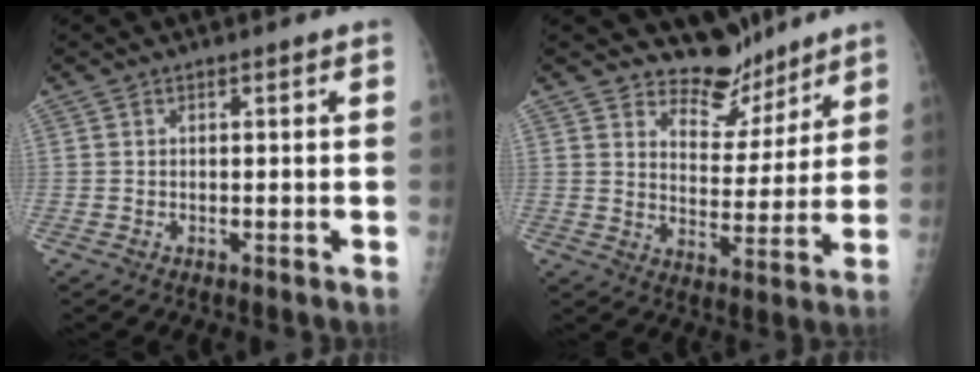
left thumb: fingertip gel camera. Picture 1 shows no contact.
{"total": 8.9, "force": [7.9, 4.0, 0.8], "torque": [0.023, -0.071, 0.131]}